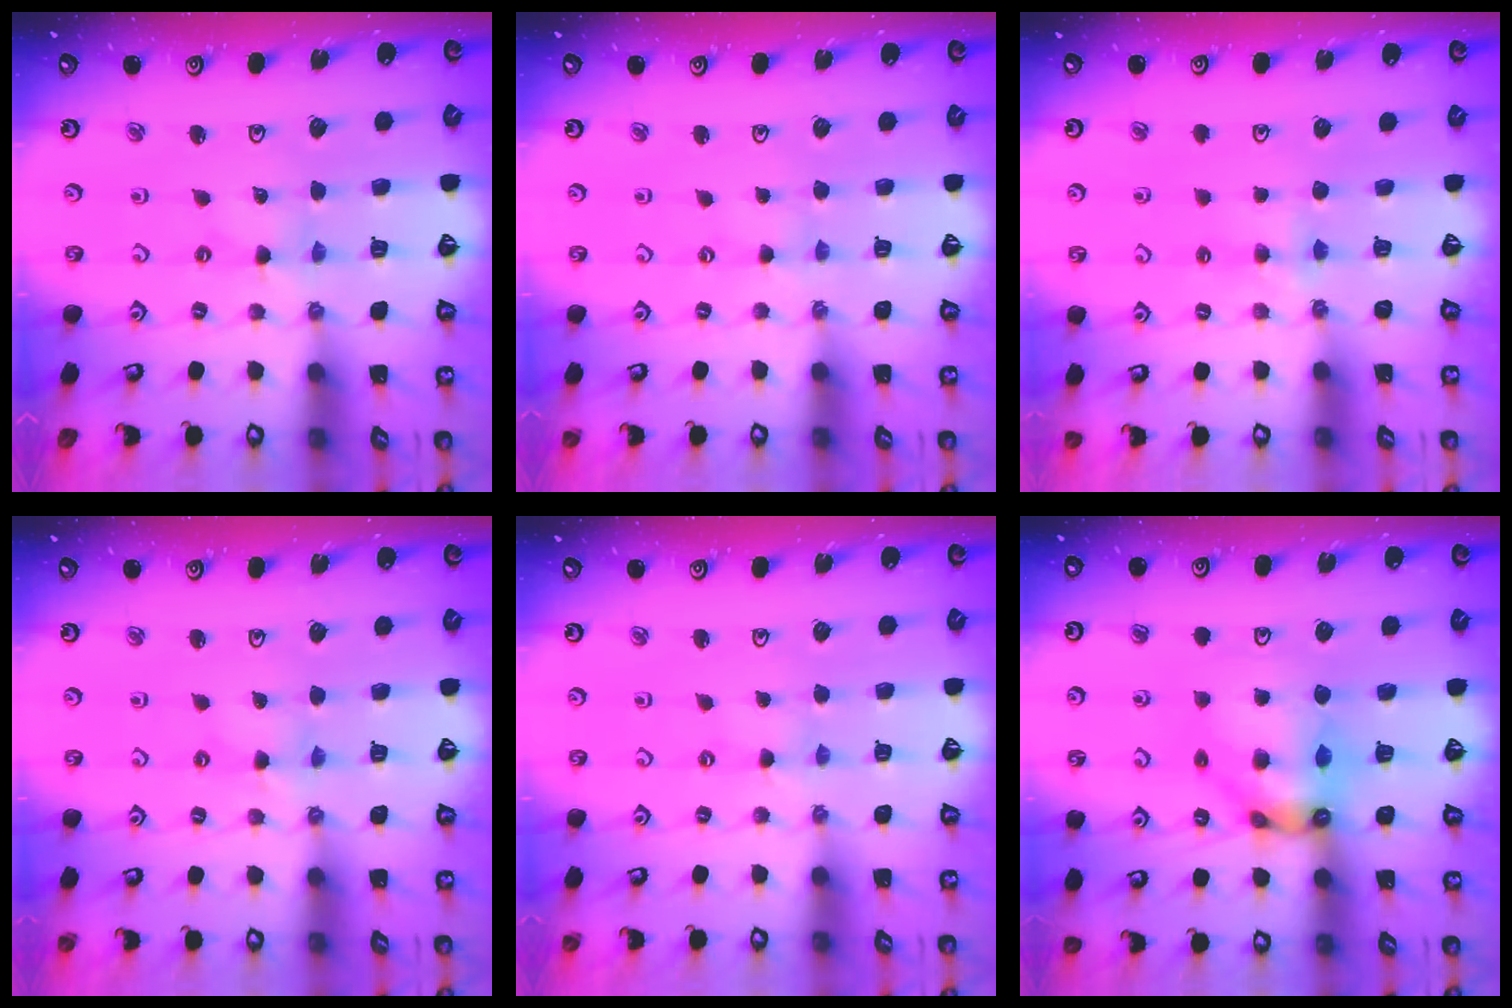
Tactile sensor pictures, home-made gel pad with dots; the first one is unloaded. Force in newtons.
{"total": 0.0}
{"total": 3.8, "press": 3.8, "slide": 0.6}
{"total": 1.1, "press": 1.0, "slide": 0.2}
{"total": 0.9, "press": 0.9, "slide": 0.1}
{"total": 11.8, "press": 11.7, "slide": 1.1}